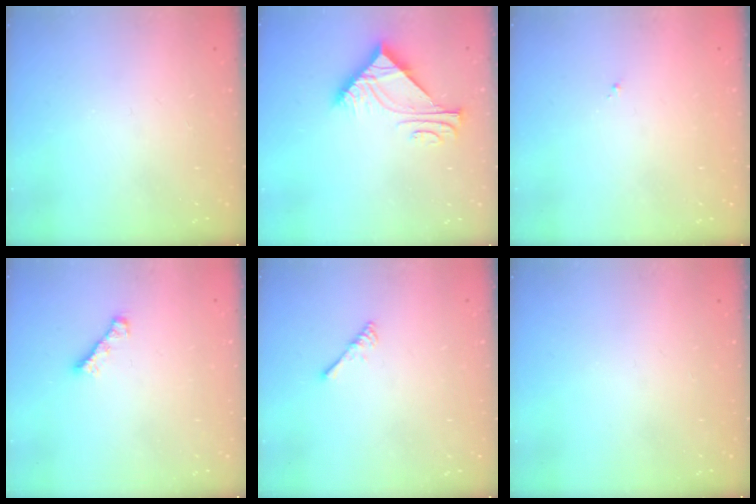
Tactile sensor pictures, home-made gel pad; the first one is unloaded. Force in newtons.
{"total": 9.4, "press": 9.4, "slide": 0.8}
{"total": 0.8, "press": 0.7, "slide": 0.3}
{"total": 1.9, "press": 1.8, "slide": 0.6}
{"total": 2.5, "press": 2.5, "slide": 0.4}
{"total": 0.0}